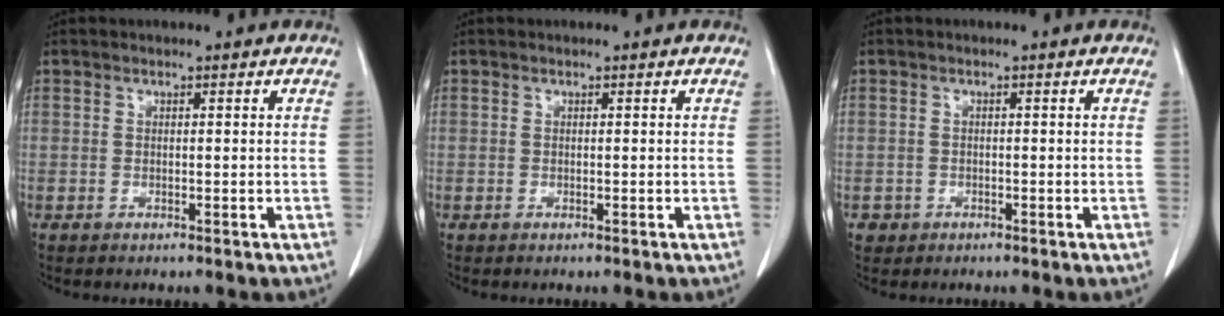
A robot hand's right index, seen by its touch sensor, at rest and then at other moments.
{"total": 0.0}
{"total": 1.6, "force": [-0.5, 1.5, -0.1], "torque": [0.005, 0.008, -0.007]}